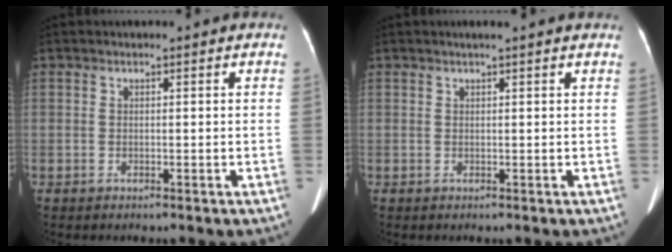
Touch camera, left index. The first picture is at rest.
{"total": 2.4, "force": [2.0, -0.3, 1.4], "torque": [-0.018, 0.019, 0.026]}